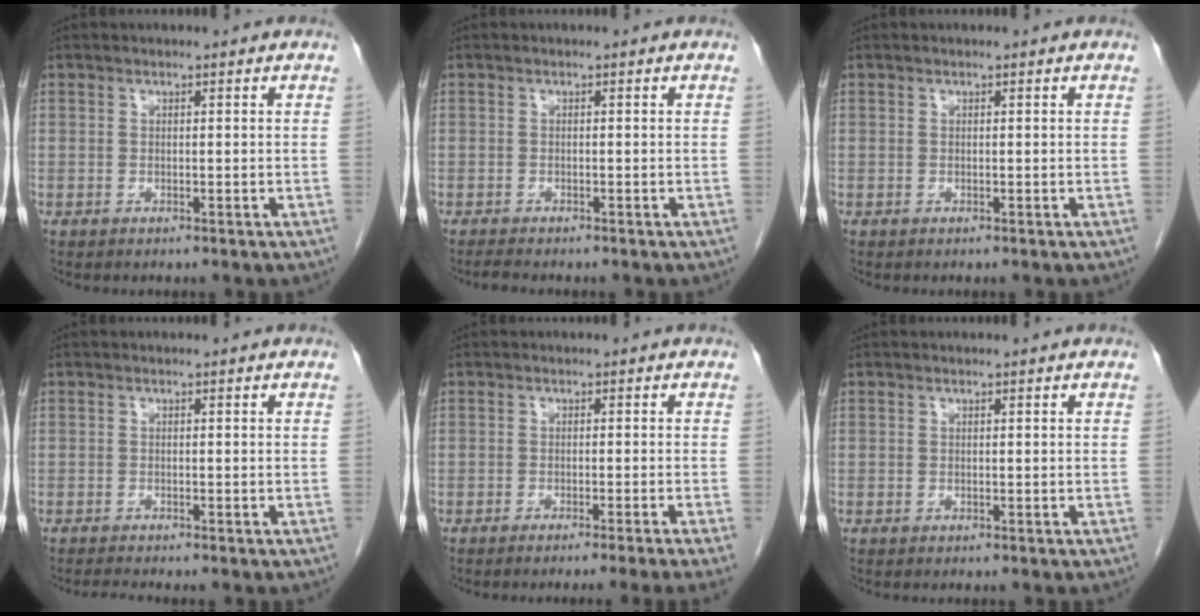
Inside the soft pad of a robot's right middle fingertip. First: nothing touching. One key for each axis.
{"total": 1.5, "fx": -1.4, "fy": 0.0, "fz": 0.6, "tx": -0.022, "ty": -0.008, "tz": -0.022}
{"total": 0.0}
{"total": 1.3, "fx": -1.2, "fy": -0.5, "fz": 0.3, "tx": -0.018, "ty": -0.009, "tz": -0.022}
{"total": 5.8, "fx": -4.3, "fy": -1.9, "fz": 3.4, "tx": -0.025, "ty": -0.006, "tz": -0.058}
{"total": 0.0}